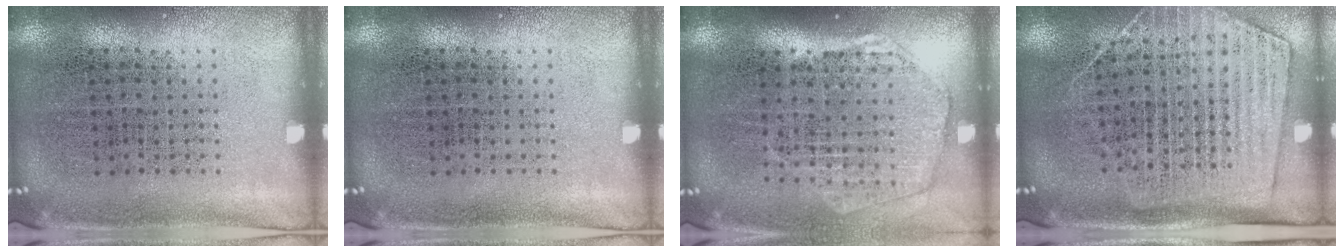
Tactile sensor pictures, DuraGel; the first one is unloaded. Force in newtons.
{"total": 0.0}
{"total": 1.9, "press": 1.7, "slide": 0.8}
{"total": 1.9, "press": 1.6, "slide": 0.9}